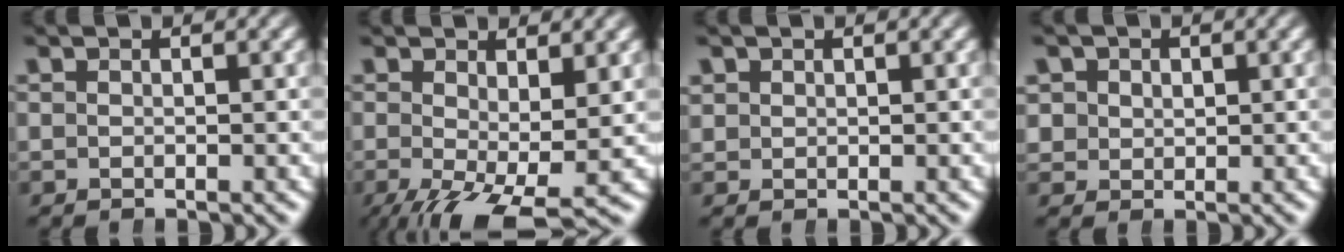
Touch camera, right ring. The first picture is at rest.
{"total": 5.6, "force": [-2.7, 2.0, 4.5], "torque": [-0.088, -0.043, -0.021]}
{"total": 1.0, "force": [0.8, 0.6, 0.2], "torque": [-0.004, -0.005, 0.025]}
{"total": 3.3, "force": [1.1, 2.8, 1.3], "torque": [-0.034, -0.011, 0.031]}